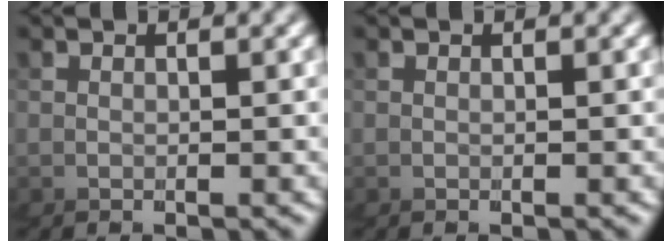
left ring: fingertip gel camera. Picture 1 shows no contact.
{"total": 0.0}